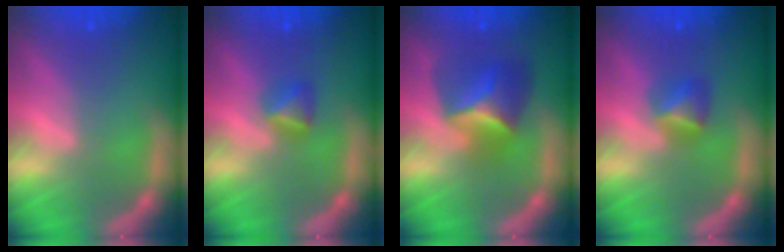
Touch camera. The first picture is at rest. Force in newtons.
{"total": 1.9}
{"total": 5.4}
{"total": 2.4}